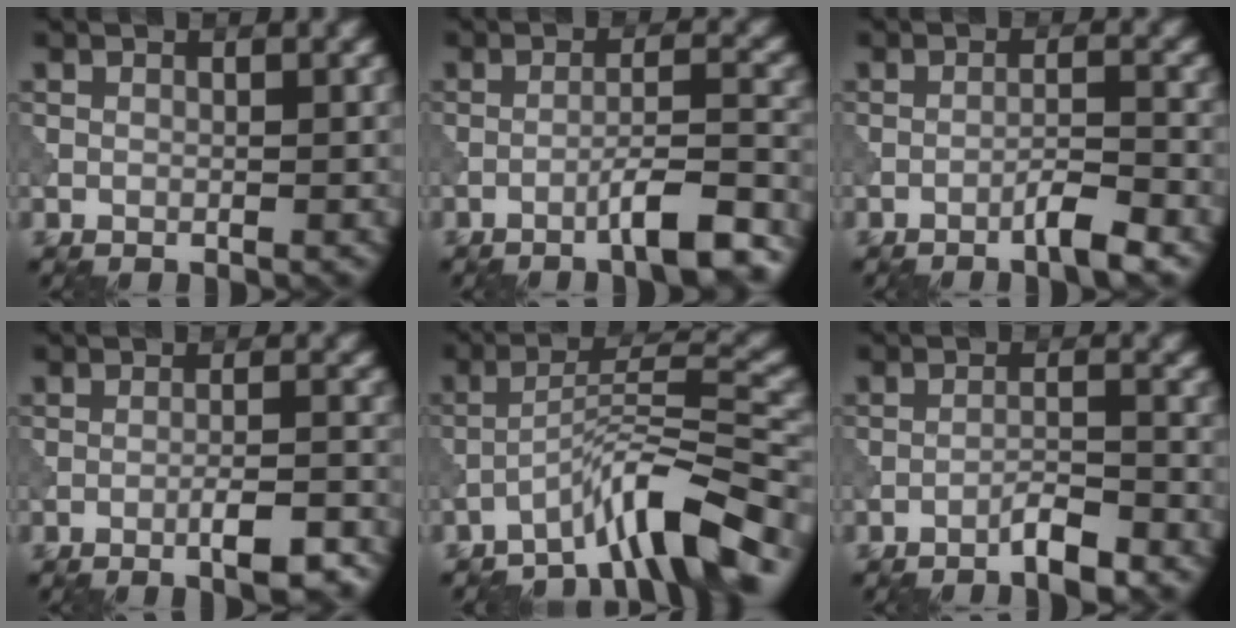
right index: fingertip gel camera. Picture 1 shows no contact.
{"total": 5.8, "force": [-3.8, 0.8, 4.3], "torque": [-0.058, 0.015, -0.065]}
{"total": 2.5, "force": [-1.7, 0.0, 1.8], "torque": [-0.029, 0.010, -0.036]}
{"total": 4.4, "force": [-2.4, 0.8, 3.5], "torque": [-0.057, 0.006, -0.037]}
{"total": 7.4, "force": [-5.5, 0.9, 4.9], "torque": [-0.077, 0.018, -0.097]}
{"total": 2.5, "force": [-2.0, 0.2, 1.6], "torque": [-0.025, 0.010, -0.038]}